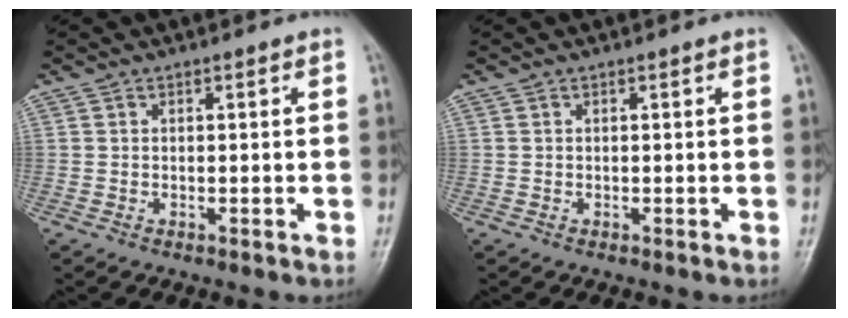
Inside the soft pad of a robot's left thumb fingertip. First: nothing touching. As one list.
[{"total": 0.0}]